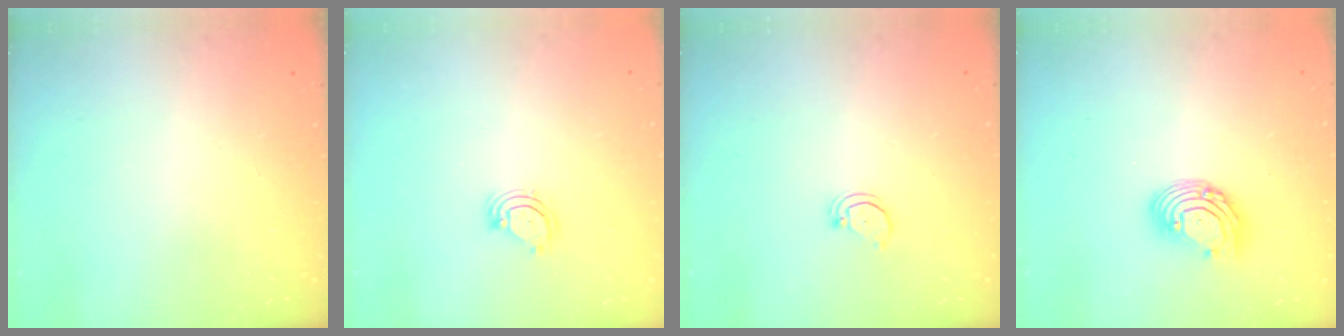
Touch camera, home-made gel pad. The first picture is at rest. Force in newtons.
{"total": 3.8, "press": 3.8, "slide": 0.2}
{"total": 1.5, "press": 1.5, "slide": 0.2}
{"total": 8.9, "press": 8.8, "slide": 0.8}